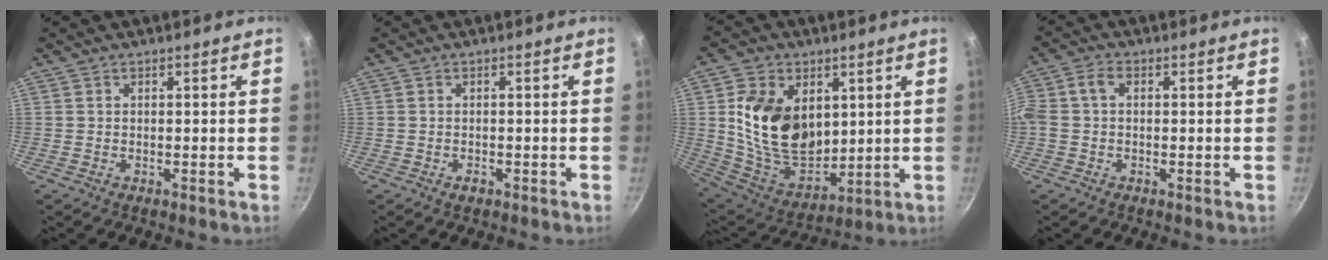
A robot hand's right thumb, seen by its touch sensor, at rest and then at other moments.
{"total": 1.2, "force": [-0.7, 0.7, 0.7], "torque": [-0.011, 0.004, -0.011]}
{"total": 18.9, "force": [4.2, 13.0, 13.1], "torque": [-0.199, -0.034, 0.092]}
{"total": 4.7, "force": [0.1, 3.0, 3.7], "torque": [-0.085, 0.017, -0.010]}